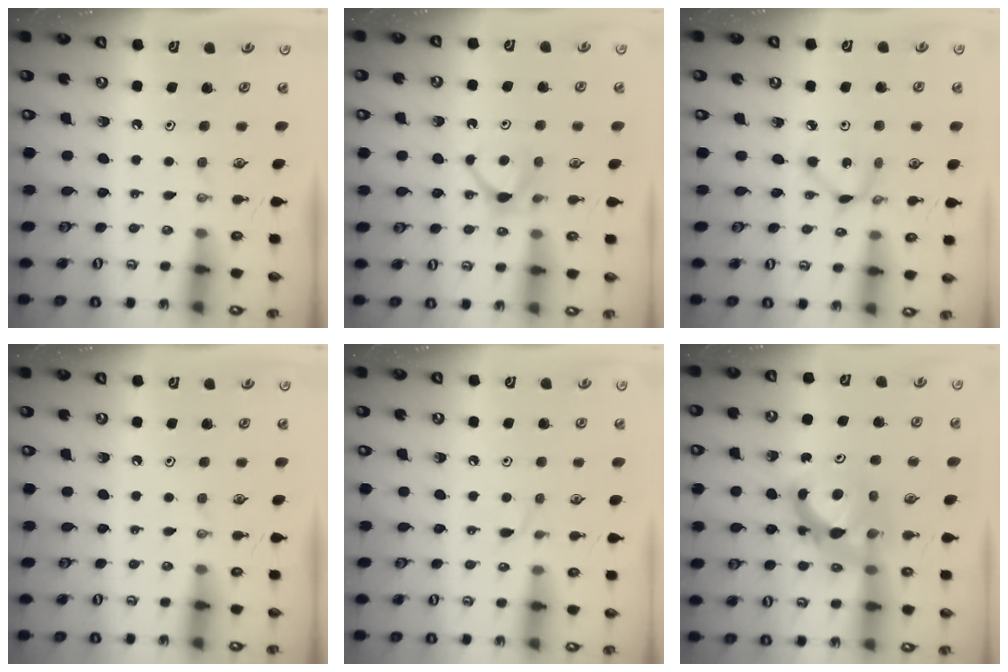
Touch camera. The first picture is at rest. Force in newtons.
{"total": 4.6, "press": 4.5, "slide": 0.6}
{"total": 3.1, "press": 3.1, "slide": 0.1}
{"total": 0.0}
{"total": 3.2, "press": 3.2, "slide": 0.4}
{"total": 8.9, "press": 8.8, "slide": 0.6}